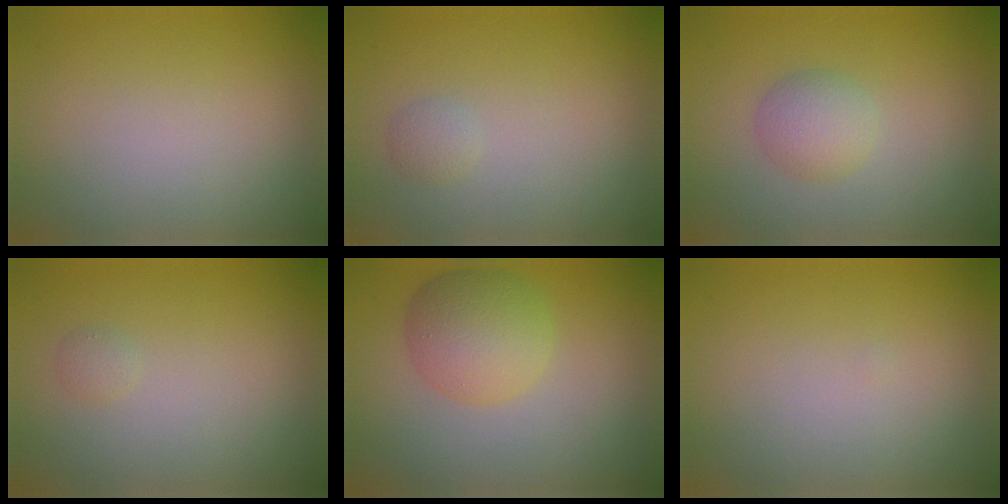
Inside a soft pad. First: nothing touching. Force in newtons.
{"total": 0.9, "press": 0.9, "slide": 0.0}
{"total": 2.3, "press": 2.3, "slide": 0.1}
{"total": 0.6, "press": 0.6, "slide": 0.0}
{"total": 4.8, "press": 4.8, "slide": 0.1}
{"total": 0.0}